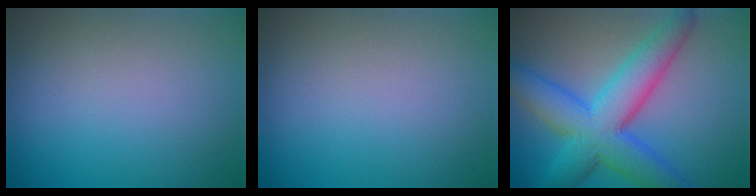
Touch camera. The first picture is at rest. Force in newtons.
{"total": 0.0}
{"total": 8.9, "press": 8.9, "slide": 0.2}